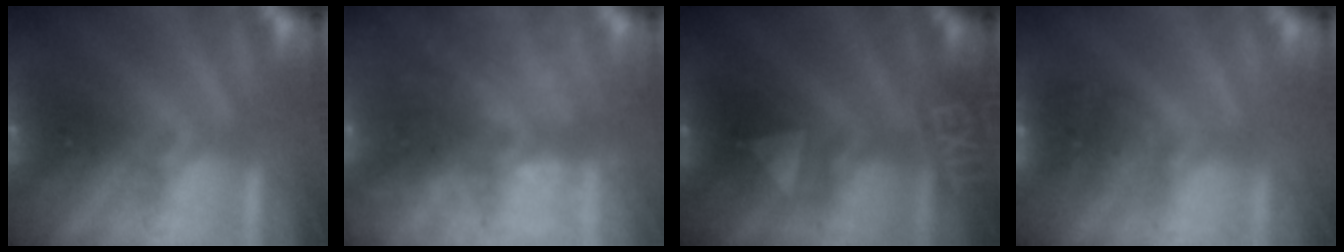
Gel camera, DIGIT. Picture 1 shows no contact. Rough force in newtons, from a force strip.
{"total": 8.7}
{"total": 2.4}
{"total": 2.2}